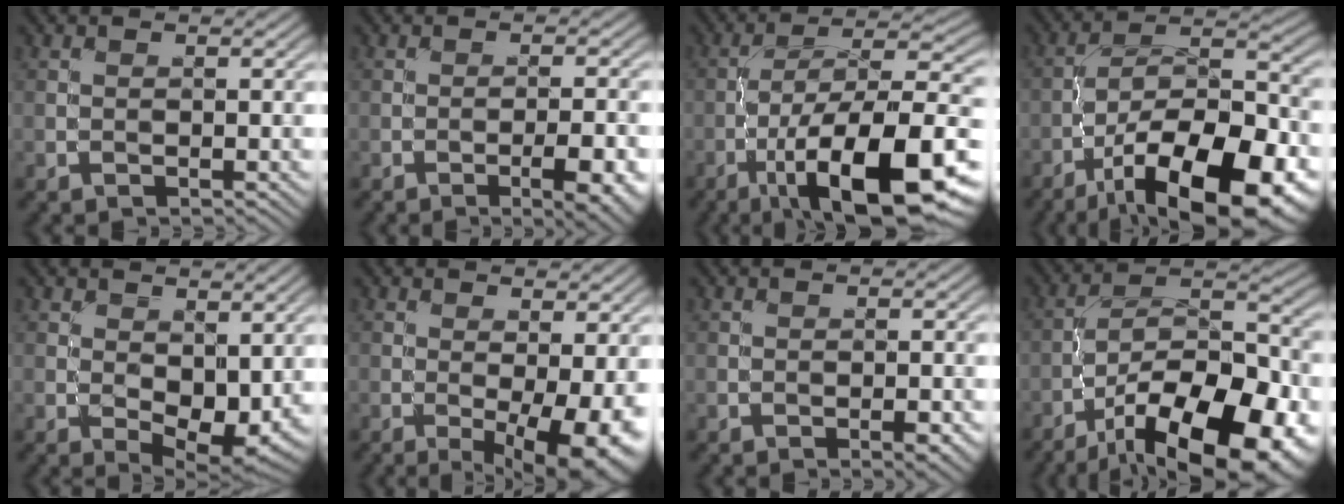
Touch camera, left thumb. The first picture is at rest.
{"total": 6.5, "force": [-3.0, 1.7, 5.5], "torque": [-0.081, 0.008, -0.031]}
{"total": 17.6, "force": [-7.9, 6.0, 14.5], "torque": [-0.220, -0.001, -0.138]}
{"total": 18.6, "force": [-10.3, 7.1, 13.8], "torque": [-0.217, -0.012, -0.170]}
{"total": 6.3, "force": [0.1, 3.5, 5.2], "torque": [-0.092, -0.015, 0.009]}
{"total": 8.3, "force": [-2.2, 2.3, 7.7], "torque": [-0.117, -0.013, -0.020]}
{"total": 2.2, "force": [-1.1, 0.7, 1.8], "torque": [-0.030, 0.001, -0.018]}
{"total": 19.5, "force": [-11.4, 7.9, 13.7], "torque": [-0.207, -0.023, -0.181]}